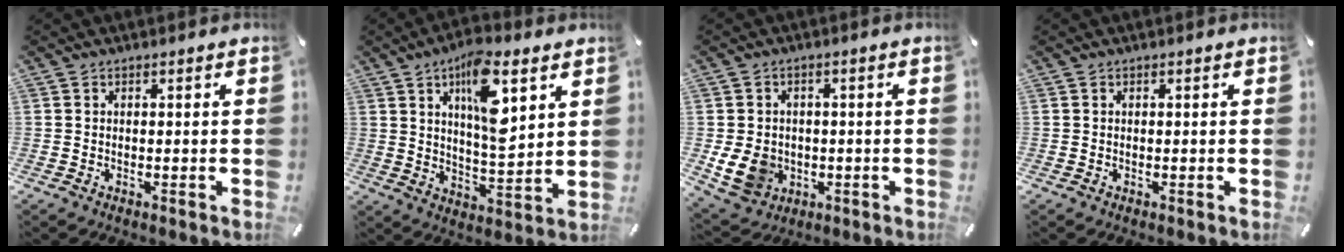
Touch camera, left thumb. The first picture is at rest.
{"total": 13.8, "force": [6.5, 5.3, 11.0], "torque": [-0.173, -0.024, 0.108]}
{"total": 8.2, "force": [-1.3, 7.1, 3.9], "torque": [-0.088, 0.006, -0.022]}
{"total": 0.0}